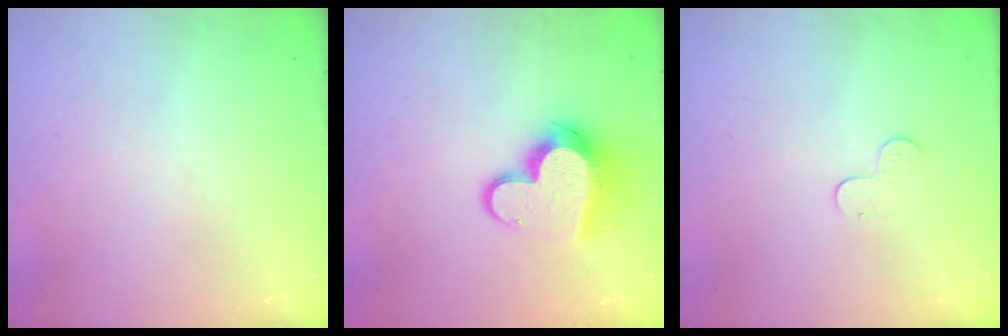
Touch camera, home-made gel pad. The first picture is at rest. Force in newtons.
{"total": 16.0, "press": 15.9, "slide": 1.3}
{"total": 3.8, "press": 3.7, "slide": 0.4}